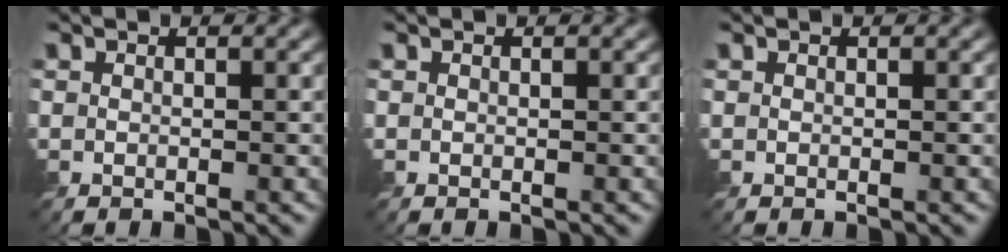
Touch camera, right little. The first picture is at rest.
{"total": 0.0}
{"total": 0.0}